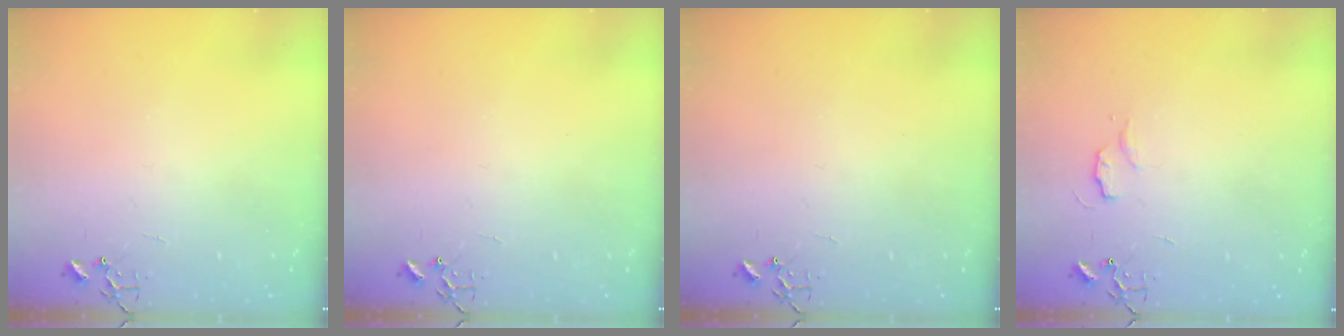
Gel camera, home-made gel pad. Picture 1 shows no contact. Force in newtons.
{"total": 0.0}
{"total": 0.0}
{"total": 4.9, "press": 4.9, "slide": 0.6}